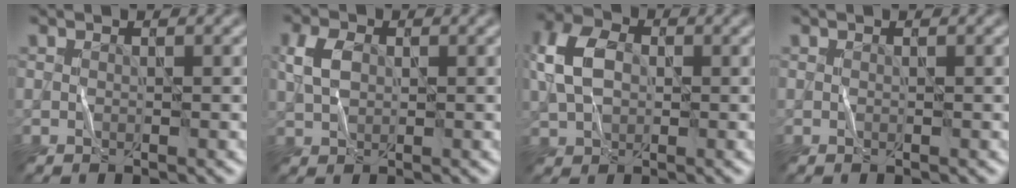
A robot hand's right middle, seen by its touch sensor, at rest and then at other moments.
{"total": 2.8, "force": [0.5, 2.0, 1.8], "torque": [-0.045, 0.007, 0.007]}
{"total": 5.8, "force": [0.6, 4.3, 3.9], "torque": [-0.101, 0.015, 0.004]}
{"total": 0.0}